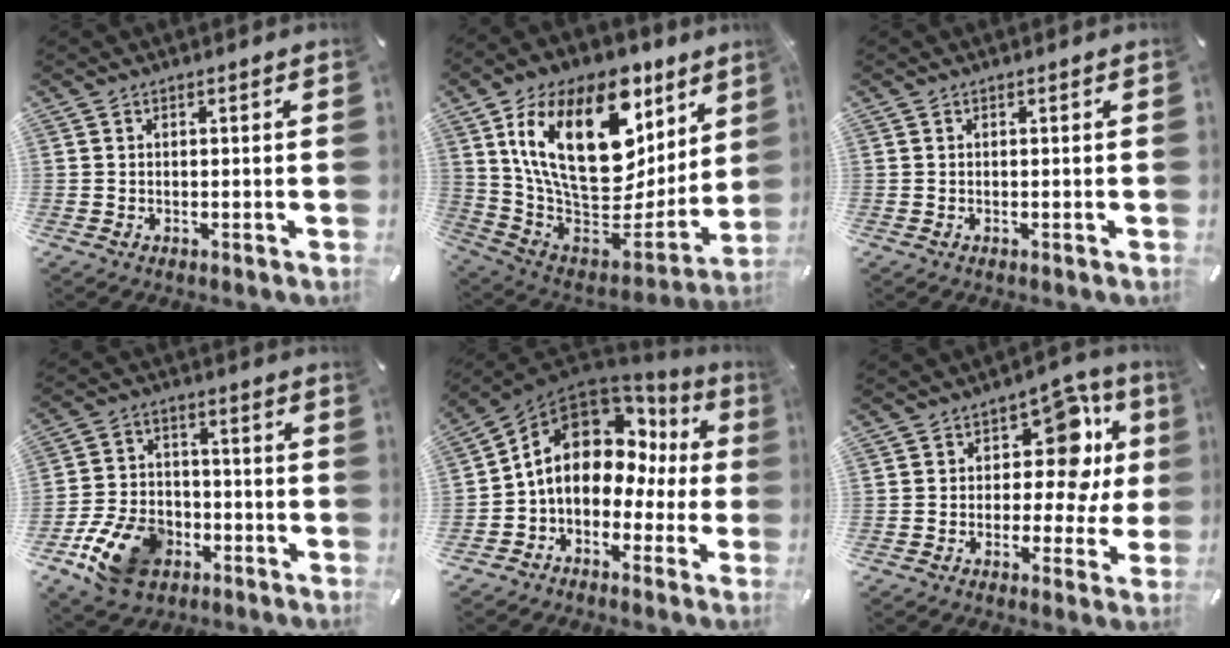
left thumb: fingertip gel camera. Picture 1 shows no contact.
{"total": 26.8, "force": [11.6, 15.7, 18.5], "torque": [-0.326, -0.073, 0.207]}
{"total": 0.0}
{"total": 14.2, "force": [-7.1, 9.6, 7.7], "torque": [-0.144, 0.047, -0.124]}
{"total": 14.7, "force": [3.5, 10.9, 9.2], "torque": [-0.156, -0.020, 0.058]}
{"total": 14.0, "force": [3.8, 8.4, 10.5], "torque": [-0.137, -0.024, 0.062]}